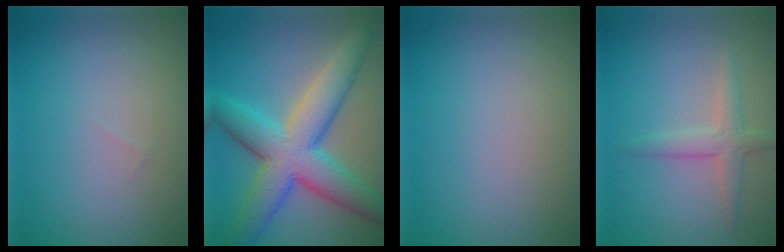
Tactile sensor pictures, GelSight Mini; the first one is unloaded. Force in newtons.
{"total": 9.6, "press": 9.6, "slide": 0.3}
{"total": 0.0}
{"total": 2.5, "press": 2.4, "slide": 0.3}